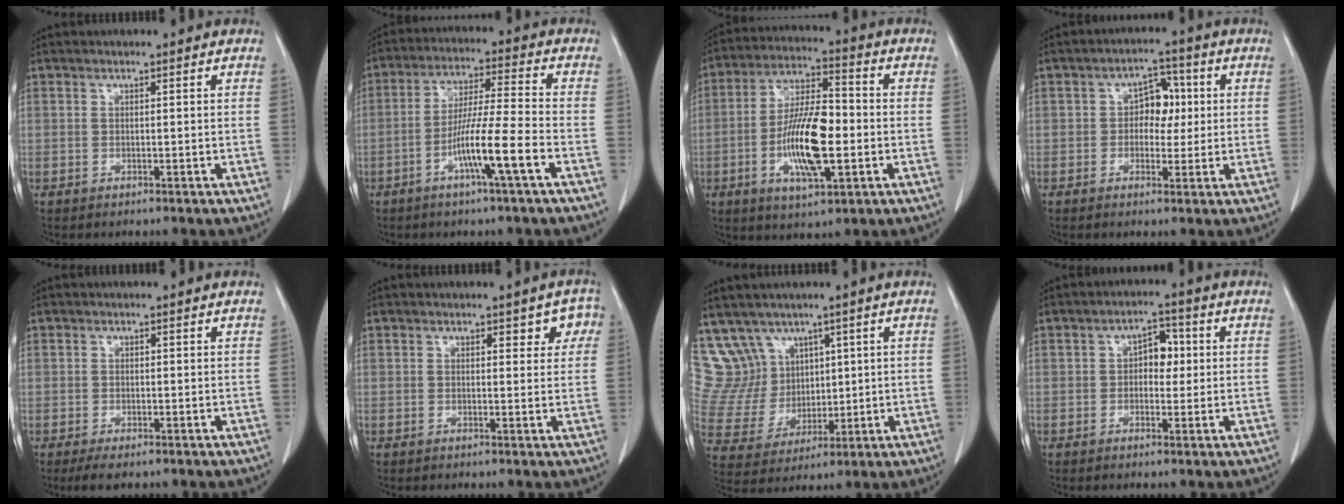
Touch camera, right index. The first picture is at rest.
{"total": 9.7, "force": [-4.1, -0.8, 8.8], "torque": [-0.165, -0.002, -0.078]}
{"total": 13.2, "force": [-2.5, 3.7, 12.5], "torque": [-0.236, 0.003, -0.041]}
{"total": 5.1, "force": [0.4, 3.4, 3.7], "torque": [-0.052, 0.018, 0.005]}
{"total": 1.9, "force": [-1.1, 1.0, 1.2], "torque": [-0.028, -0.004, -0.013]}
{"total": 3.7, "force": [1.7, 2.0, 2.6], "torque": [-0.011, 0.008, 0.015]}
{"total": 12.1, "force": [7.8, 9.2, 1.6], "torque": [-0.060, 0.052, 0.183]}
{"total": 4.1, "force": [0.4, 2.5, 3.2], "torque": [-0.045, 0.014, 0.005]}